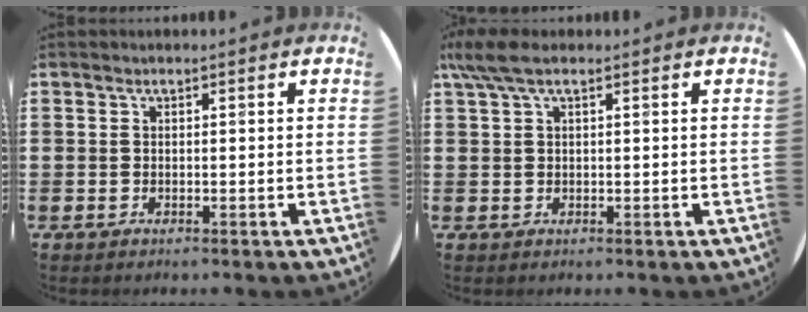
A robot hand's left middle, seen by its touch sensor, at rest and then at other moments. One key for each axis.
{"total": 3.2, "fx": 1.9, "fy": 0.7, "fz": 2.5, "tx": -0.054, "ty": 0.004, "tz": 0.034}